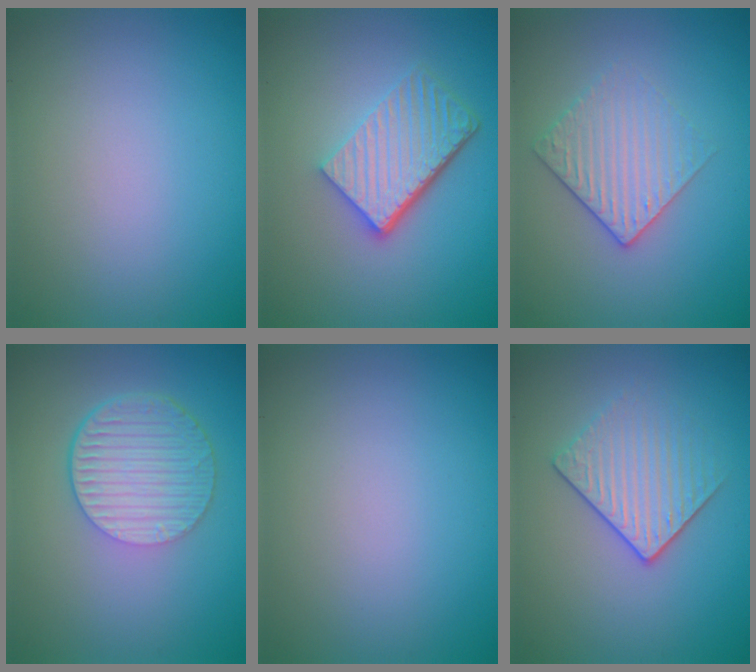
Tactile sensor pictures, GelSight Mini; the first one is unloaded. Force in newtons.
{"total": 5.6, "press": 3.8, "slide": 4.1}
{"total": 2.9, "press": 2.6, "slide": 1.4}
{"total": 6.1, "press": 4.1, "slide": 4.5}
{"total": 0.0}
{"total": 3.4, "press": 2.9, "slide": 1.9}